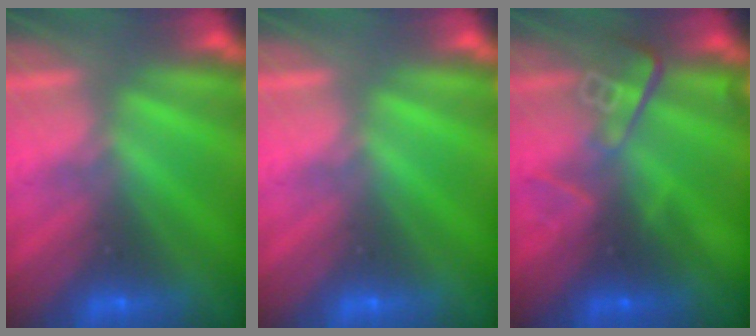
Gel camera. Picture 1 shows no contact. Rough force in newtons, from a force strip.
{"total": 0.0}
{"total": 2.8}